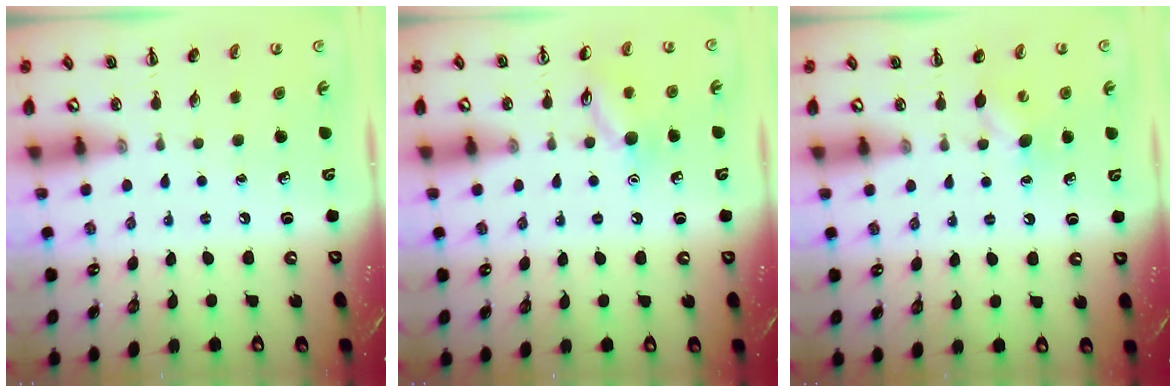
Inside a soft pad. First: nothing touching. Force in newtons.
{"total": 9.6, "press": 9.6, "slide": 0.9}
{"total": 4.5, "press": 4.4, "slide": 1.1}